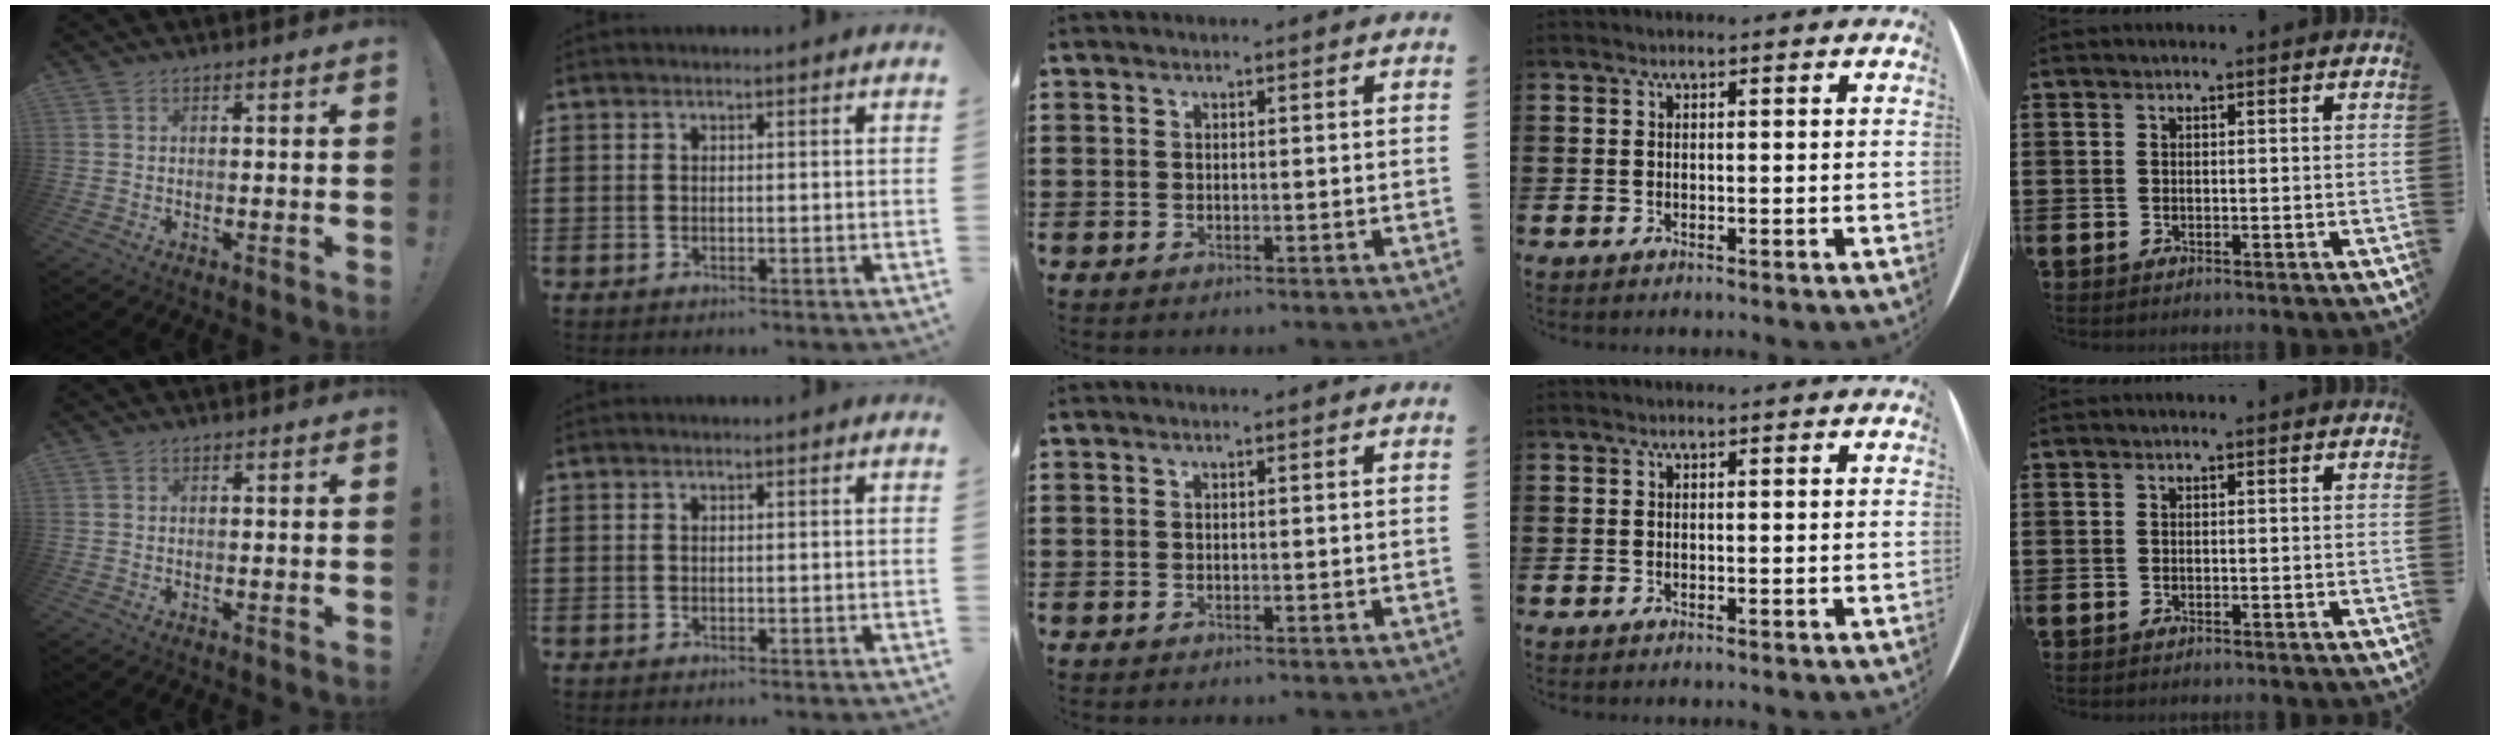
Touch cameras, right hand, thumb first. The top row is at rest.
{"middle": {"total": 0.5, "force": [0.5, -0.2, 0.1], "torque": [0.000, 0.000, 0.011]}}